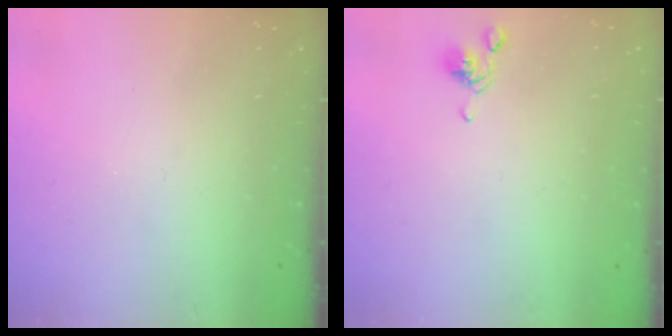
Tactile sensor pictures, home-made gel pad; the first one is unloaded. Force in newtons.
{"total": 2.6, "press": 2.6, "slide": 0.5}